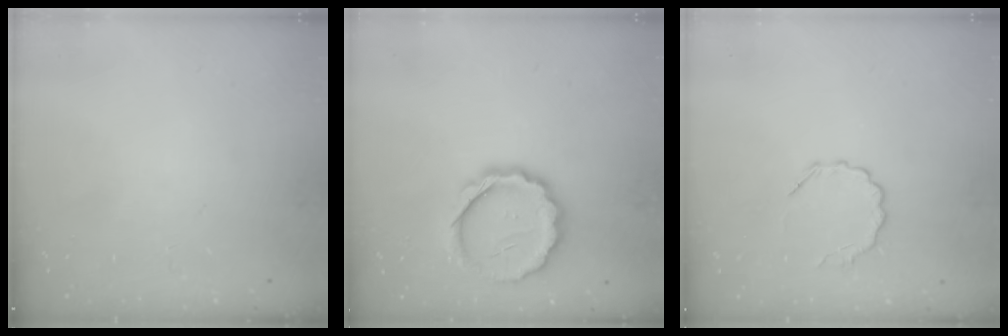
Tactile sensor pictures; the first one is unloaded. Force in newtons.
{"total": 11.7, "press": 11.5, "slide": 1.8}
{"total": 5.7, "press": 5.5, "slide": 1.3}